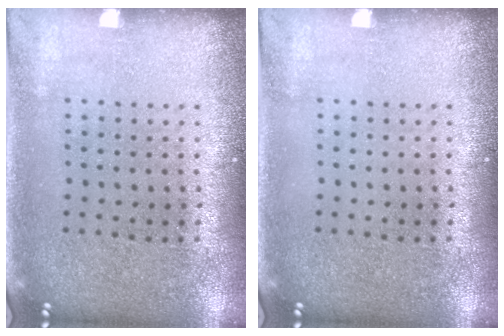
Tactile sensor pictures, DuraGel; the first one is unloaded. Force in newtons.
{"total": 0.0}